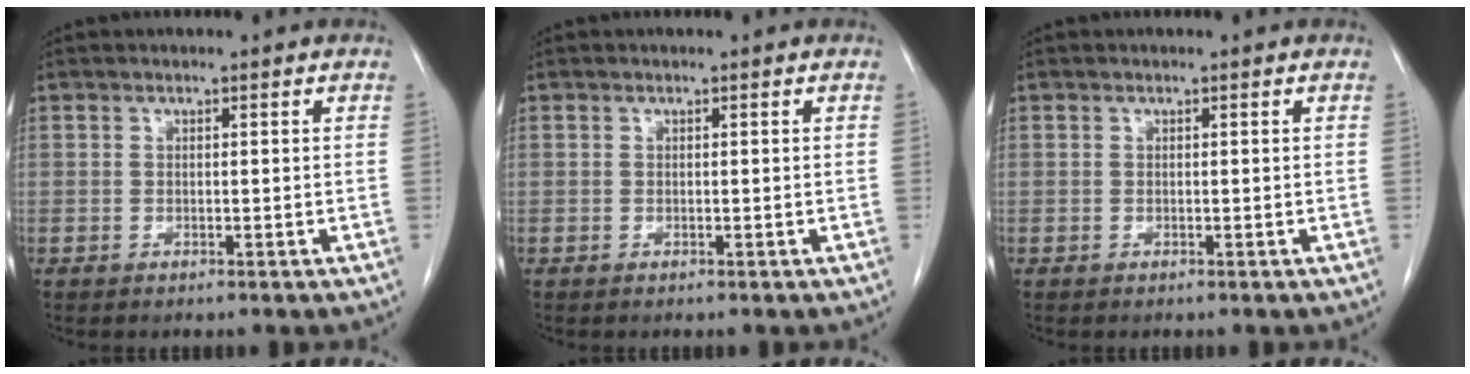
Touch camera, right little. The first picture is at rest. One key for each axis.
{"total": 0.0}
{"total": 0.0}